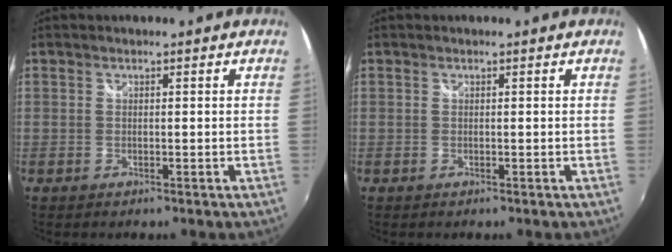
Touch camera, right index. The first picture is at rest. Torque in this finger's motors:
{"motor_torque": [-0.02, 0.03, -0.01, 0.01]}